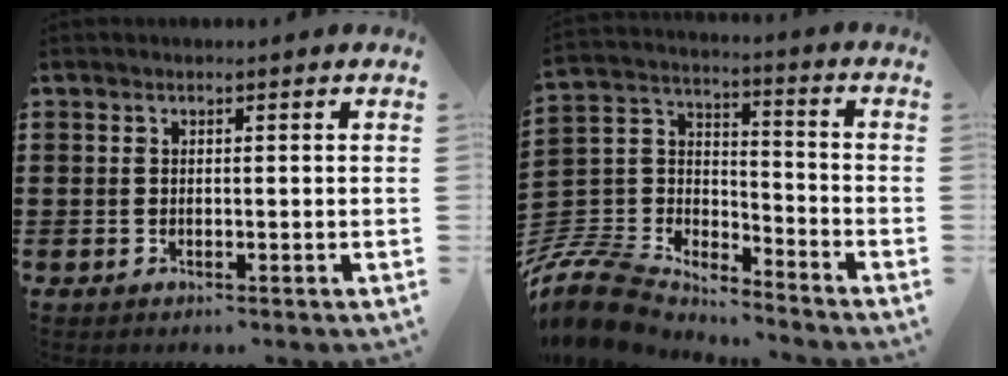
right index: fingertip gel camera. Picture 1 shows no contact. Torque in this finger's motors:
{"motor_torque": [-1.05, 1.09, -1.05, -0.21]}